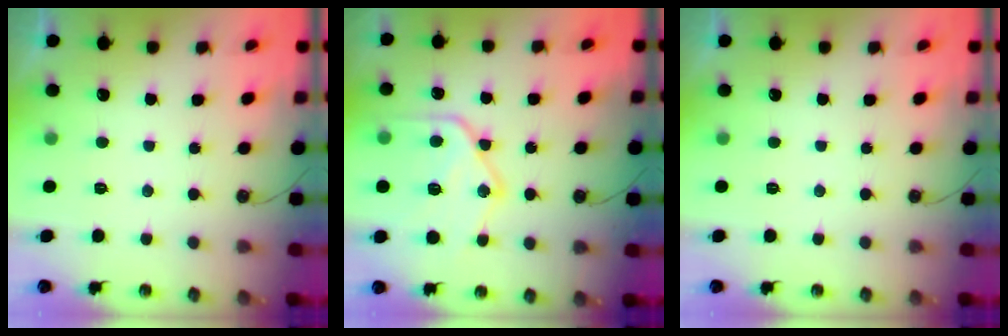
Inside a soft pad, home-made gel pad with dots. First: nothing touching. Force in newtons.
{"total": 19.0, "press": 18.9, "slide": 1.9}
{"total": 0.0}